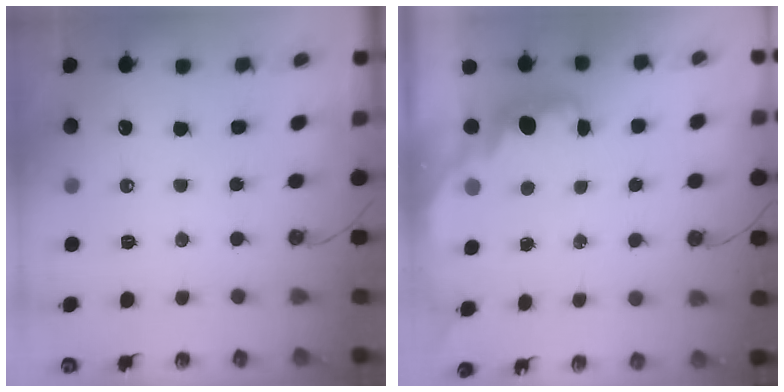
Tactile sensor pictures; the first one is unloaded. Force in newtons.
{"total": 1.9, "press": 1.8, "slide": 0.7}